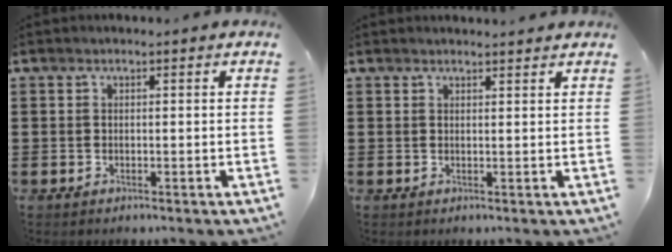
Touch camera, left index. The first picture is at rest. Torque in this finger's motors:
{"motor_torque": [-0.39, -0.43, 0.09, 0.01]}